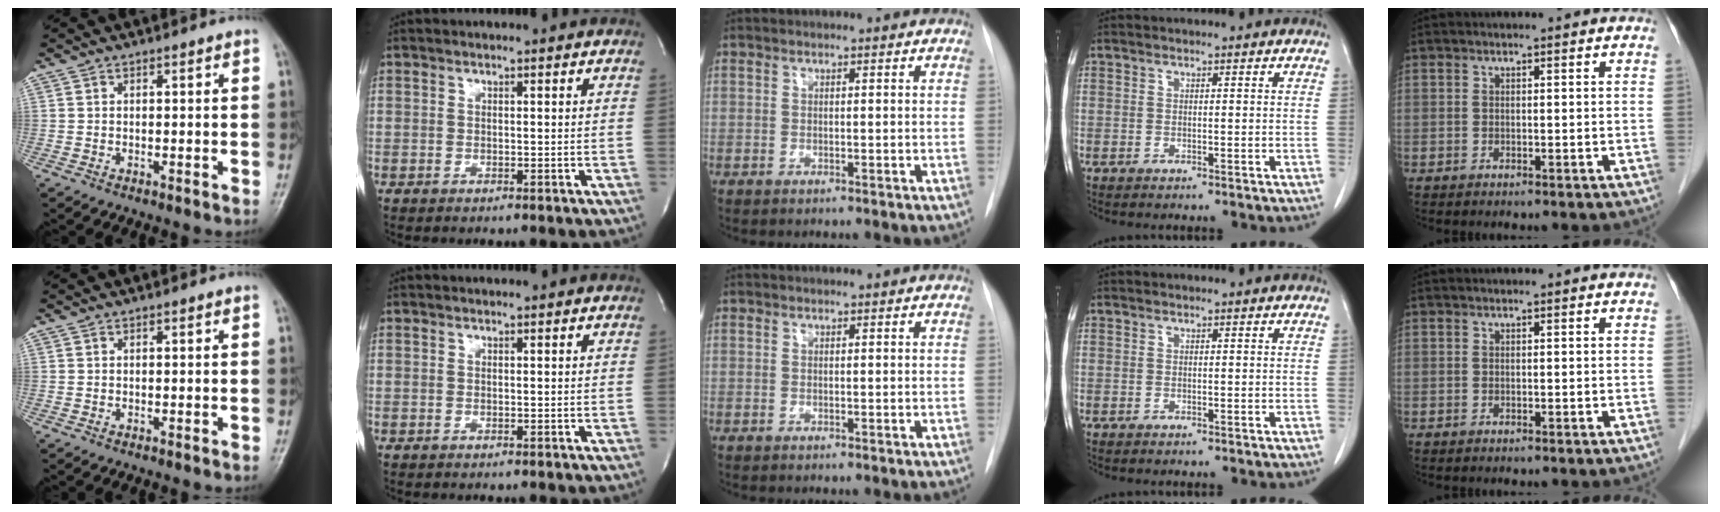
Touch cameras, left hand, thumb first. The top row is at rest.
{}